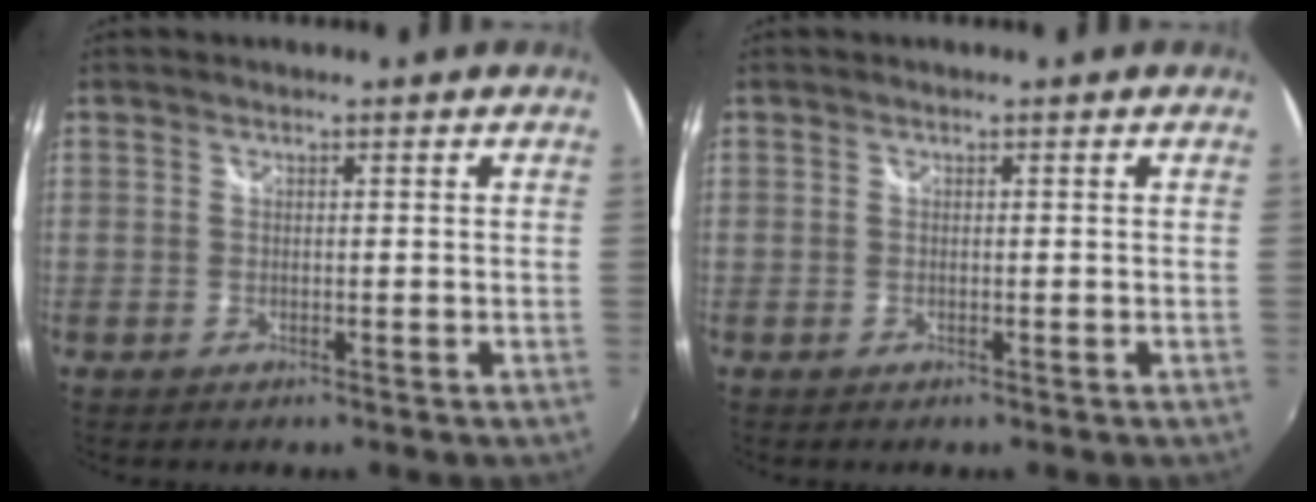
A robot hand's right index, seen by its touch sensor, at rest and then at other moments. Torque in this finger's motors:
{"motor_torque": [-0.02, 0.03, 0.00, 0.00]}